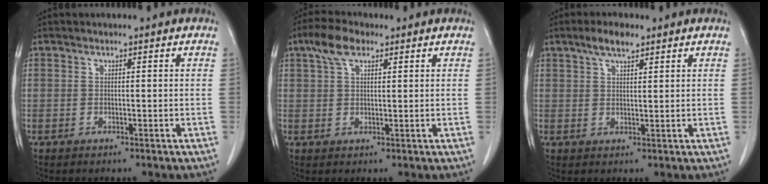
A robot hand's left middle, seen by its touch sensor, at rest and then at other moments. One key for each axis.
{"total": 4.8, "fx": 2.8, "fy": 2.1, "fz": 3.3, "tx": -0.071, "ty": 0.017, "tz": 0.055}
{"total": 4.0, "fx": 2.8, "fy": 1.2, "fz": 2.5, "tx": -0.053, "ty": 0.007, "tz": 0.052}